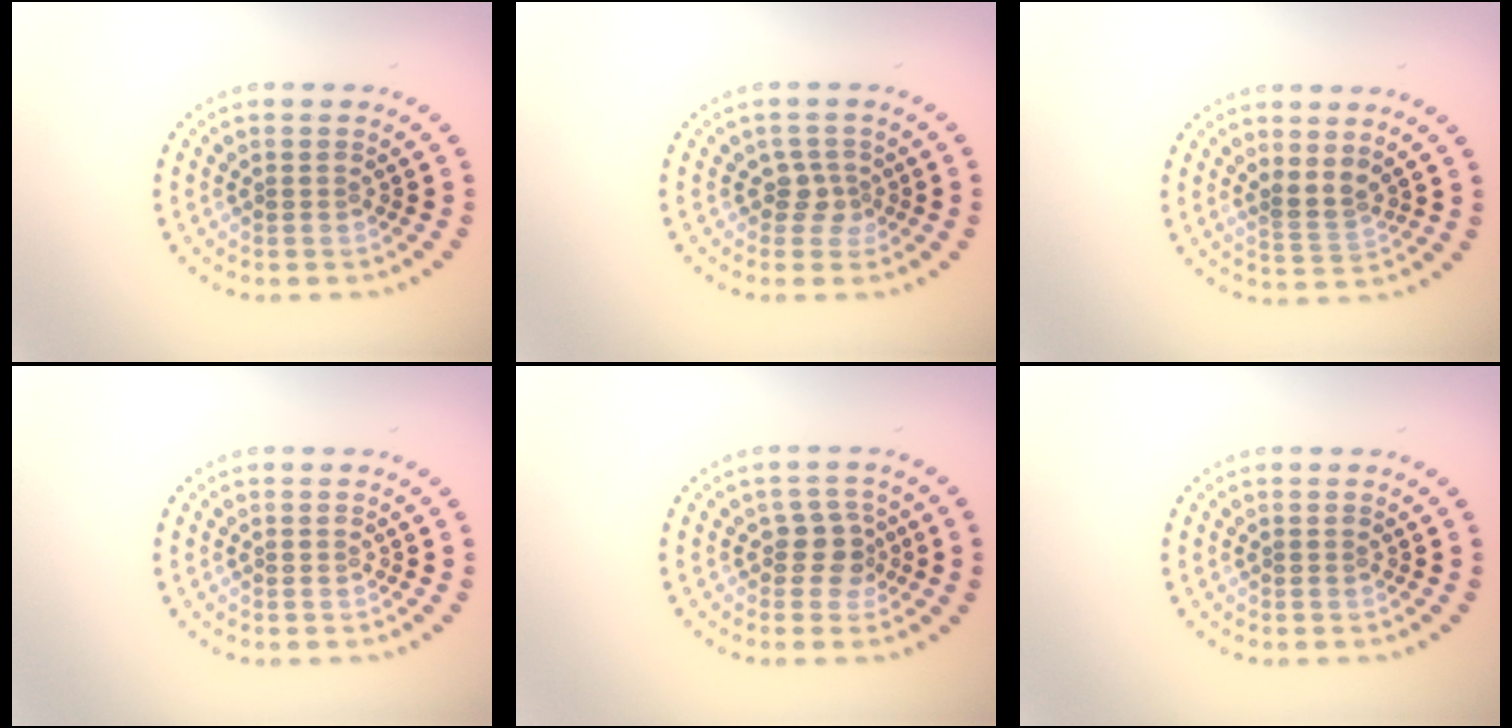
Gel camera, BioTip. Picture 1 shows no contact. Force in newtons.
{"total": 1.8, "press": 1.3, "slide": 1.2}
{"total": 1.7, "press": 1.1, "slide": 1.3}
{"total": 0.0}
{"total": 2.4, "press": 1.9, "slide": 1.4}
{"total": 0.0}